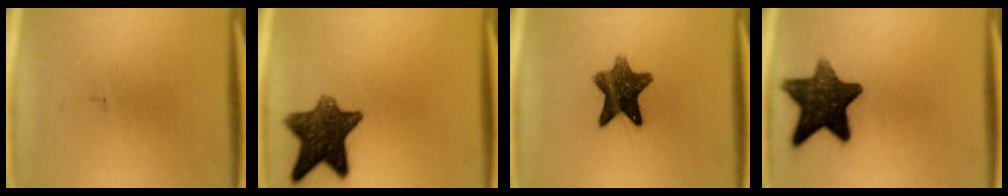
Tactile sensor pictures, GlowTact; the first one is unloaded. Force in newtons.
{"total": 11.0}
{"total": 10.1}
{"total": 12.9}